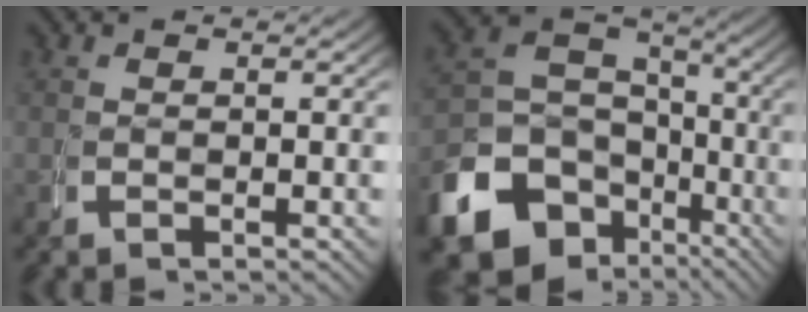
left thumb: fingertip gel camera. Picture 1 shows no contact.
{"total": 11.6, "force": [-3.4, 9.1, 6.3], "torque": [-0.125, -0.041, -0.037]}